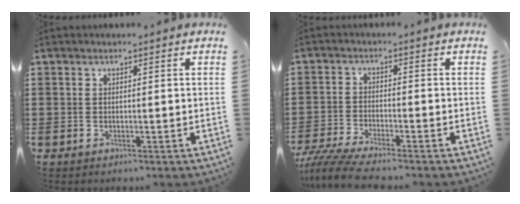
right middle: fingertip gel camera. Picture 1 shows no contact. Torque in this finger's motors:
{"motor_torque": [1.15, -0.57, 0.21, 0.17]}